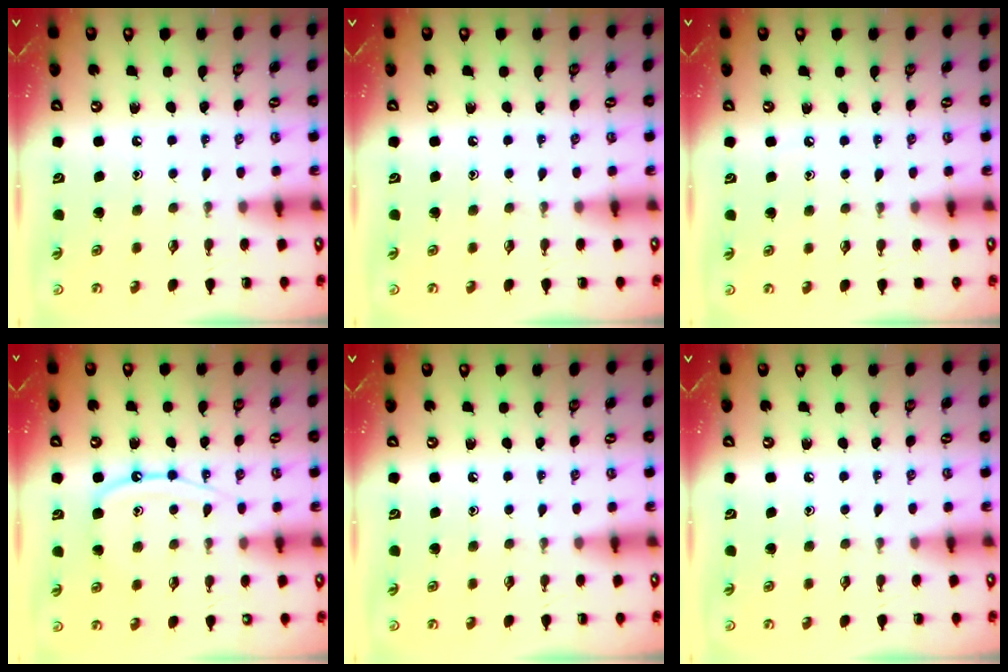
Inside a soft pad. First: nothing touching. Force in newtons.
{"total": 0.0}
{"total": 3.6, "press": 3.6, "slide": 0.5}
{"total": 10.9, "press": 10.8, "slide": 0.9}
{"total": 0.0}
{"total": 0.0}